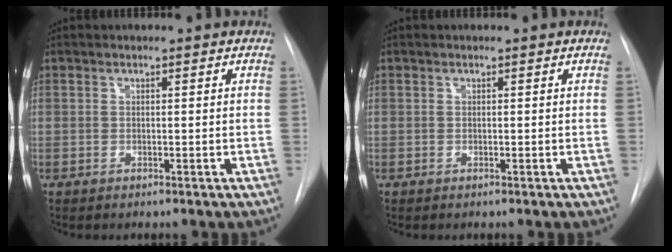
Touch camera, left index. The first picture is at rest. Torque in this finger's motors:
{"motor_torque": [0.15, 0.05, 0.02, -0.01]}